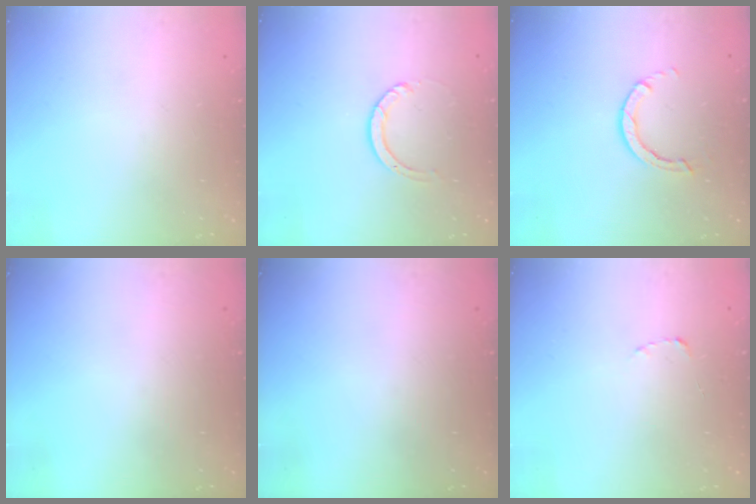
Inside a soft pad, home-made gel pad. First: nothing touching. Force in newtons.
{"total": 3.6, "press": 3.6, "slide": 0.3}
{"total": 2.8, "press": 2.8, "slide": 0.3}
{"total": 0.0}
{"total": 0.0}
{"total": 1.8, "press": 1.7, "slide": 0.3}